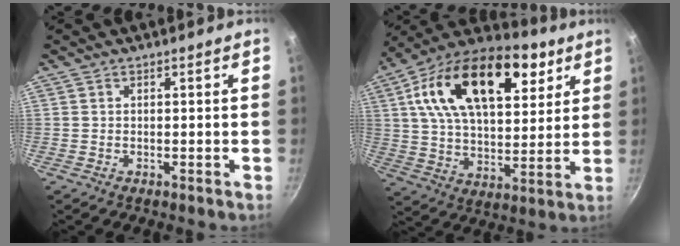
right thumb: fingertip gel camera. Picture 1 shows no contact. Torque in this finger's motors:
{"motor_torque": [1.65, 3.35, 0.77, -0.18, 0.22]}